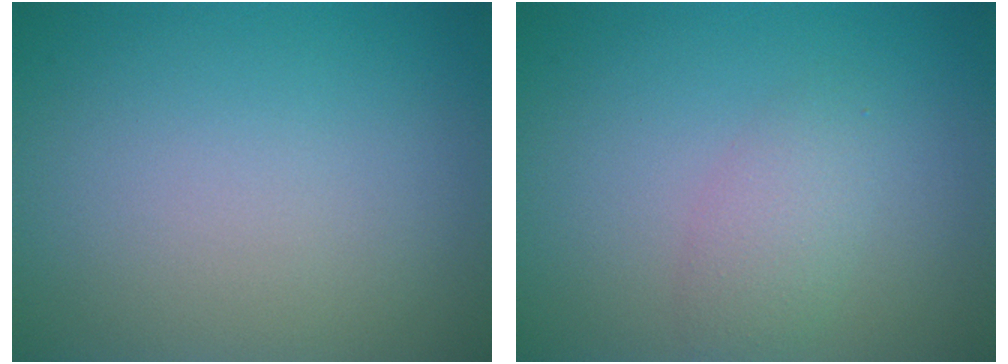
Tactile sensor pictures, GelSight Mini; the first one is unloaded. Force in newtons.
{"total": 2.1, "press": 2.1, "slide": 0.1}